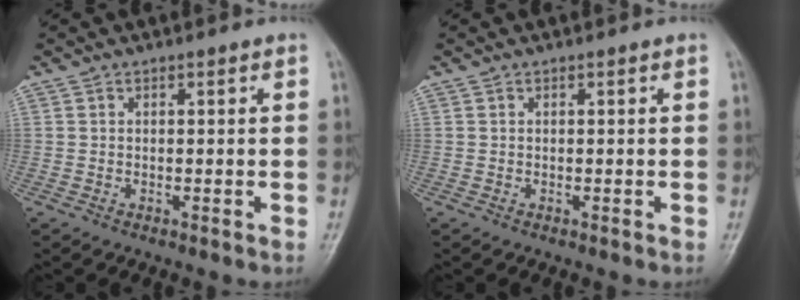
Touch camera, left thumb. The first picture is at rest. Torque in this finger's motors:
{"motor_torque": [0.03, 0.03, -0.01, 0.00, 0.00]}